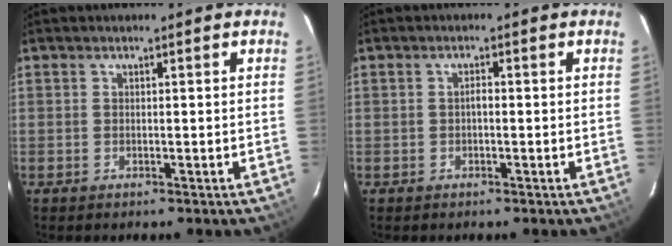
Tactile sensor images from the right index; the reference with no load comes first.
{"total": 0.9, "force": [-0.2, 0.4, 0.8], "torque": [-0.014, 0.006, -0.005]}